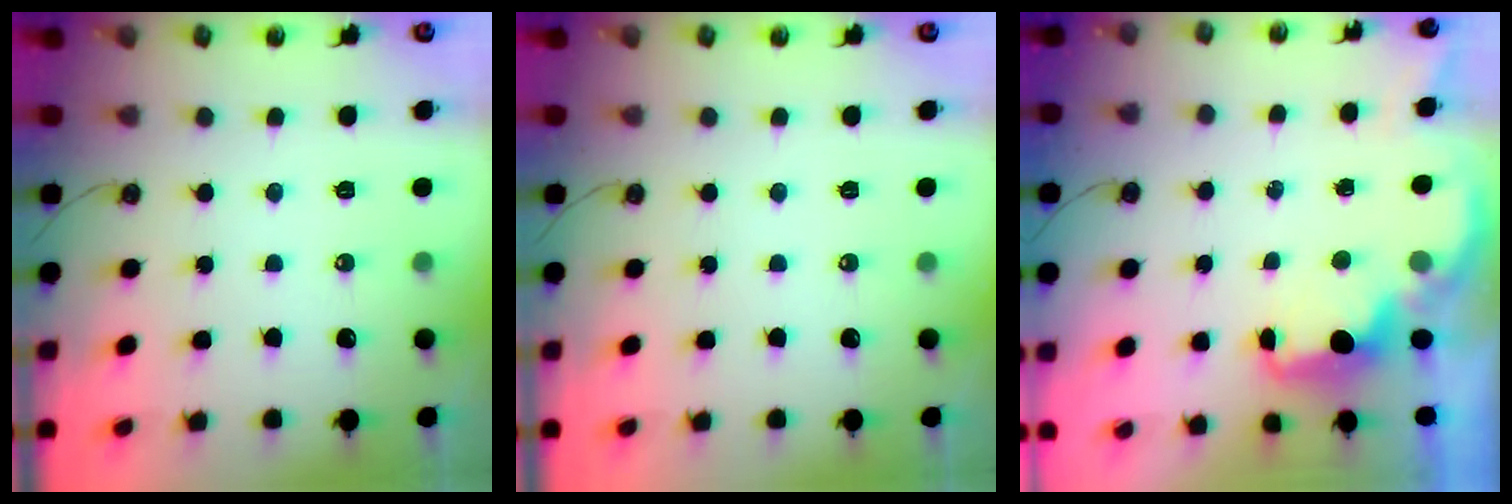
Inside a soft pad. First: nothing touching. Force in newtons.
{"total": 0.0}
{"total": 2.0, "press": 1.8, "slide": 0.8}